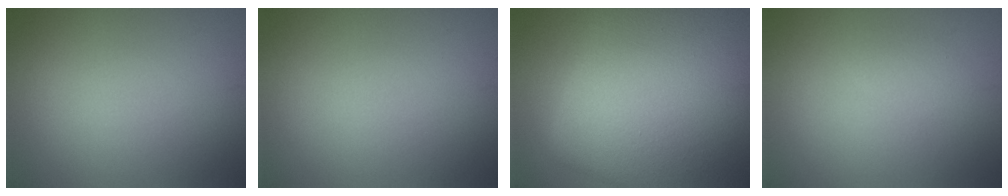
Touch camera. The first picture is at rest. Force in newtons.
{"total": 0.0}
{"total": 19.1, "press": 19.1, "slide": 1.1}
{"total": 1.3, "press": 1.3, "slide": 0.2}